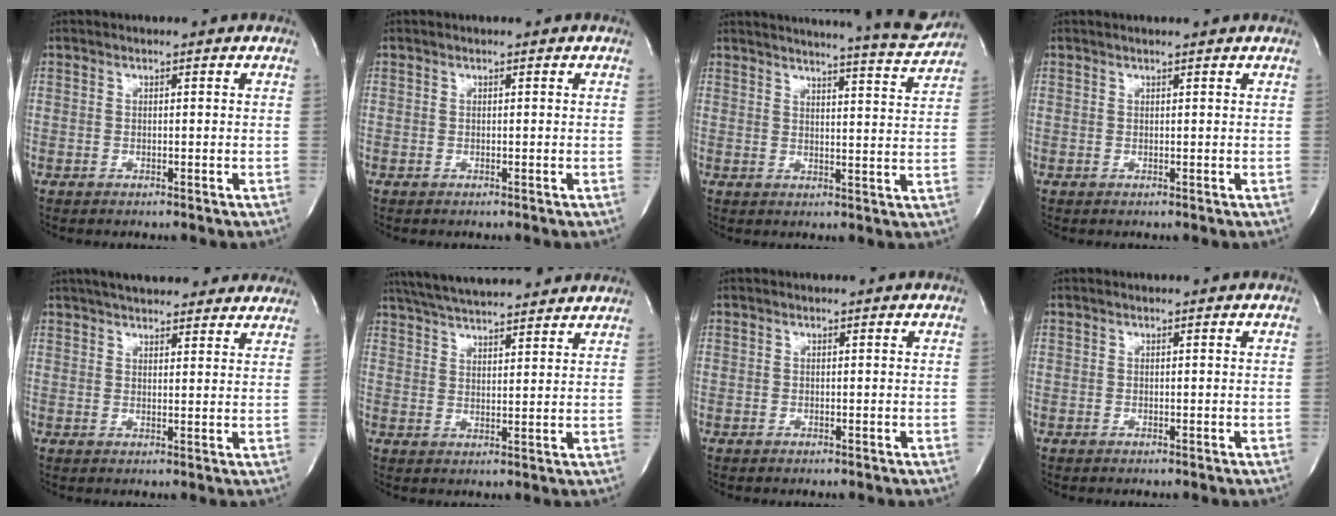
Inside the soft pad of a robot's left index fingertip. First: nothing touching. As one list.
[{"total": 0.0}, {"total": 15.4, "force": [14.6, 0.1, 4.9], "torque": [-0.074, -0.051, 0.172]}, {"total": 2.1, "force": [1.9, -0.1, 0.7], "torque": [-0.013, 0.012, 0.024]}, {"total": 18.1, "force": [15.8, 4.7, 7.5], "torque": [-0.110, 0.035, 0.207]}, {"total": 17.3, "force": [15.4, 2.5, 7.4], "torque": [-0.127, 0.040, 0.227]}, {"total": 0.0}, {"total": 0.0}]